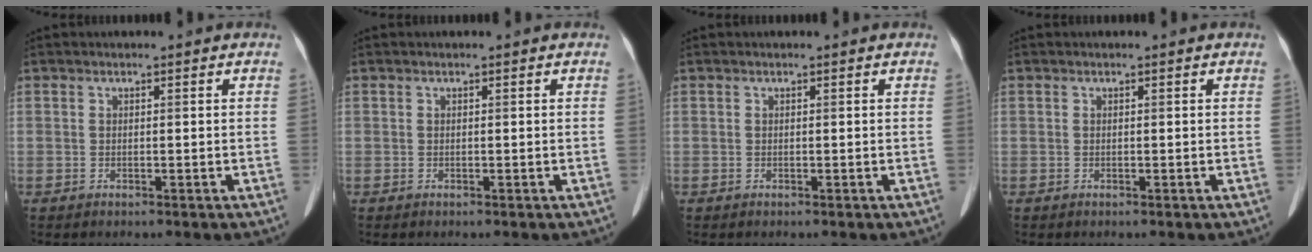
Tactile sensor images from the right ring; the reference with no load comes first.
{"total": 0.0}
{"total": 0.0}
{"total": 0.0}